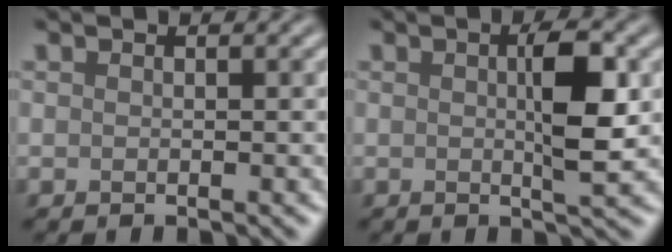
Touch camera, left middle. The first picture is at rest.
{"total": 4.2, "force": [0.5, 0.8, 4.1], "torque": [-0.065, 0.001, 0.006]}